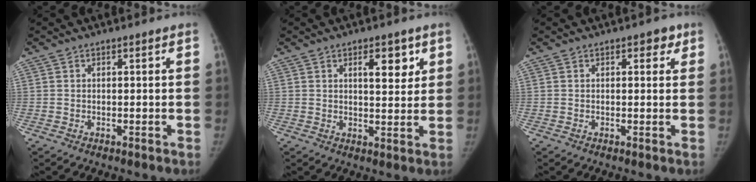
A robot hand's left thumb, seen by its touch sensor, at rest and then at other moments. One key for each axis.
{"total": 5.9, "fx": 2.8, "fy": 2.7, "fz": 4.4, "tx": -0.040, "ty": -0.016, "tz": 0.040}
{"total": 2.2, "fx": 1.1, "fy": 1.4, "fz": 1.3, "tx": 0.003, "ty": -0.001, "tz": 0.009}